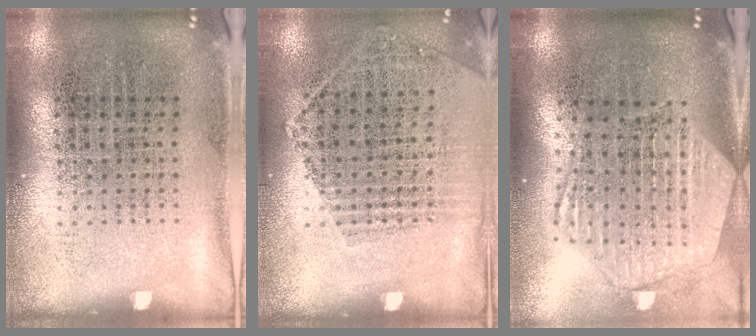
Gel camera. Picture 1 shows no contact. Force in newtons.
{"total": 1.1, "press": 1.1, "slide": 0.4}
{"total": 2.8, "press": 2.3, "slide": 1.6}